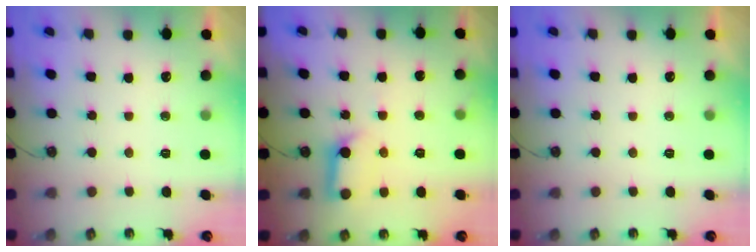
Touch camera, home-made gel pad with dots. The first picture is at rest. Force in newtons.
{"total": 11.1, "press": 11.0, "slide": 1.3}
{"total": 0.0}